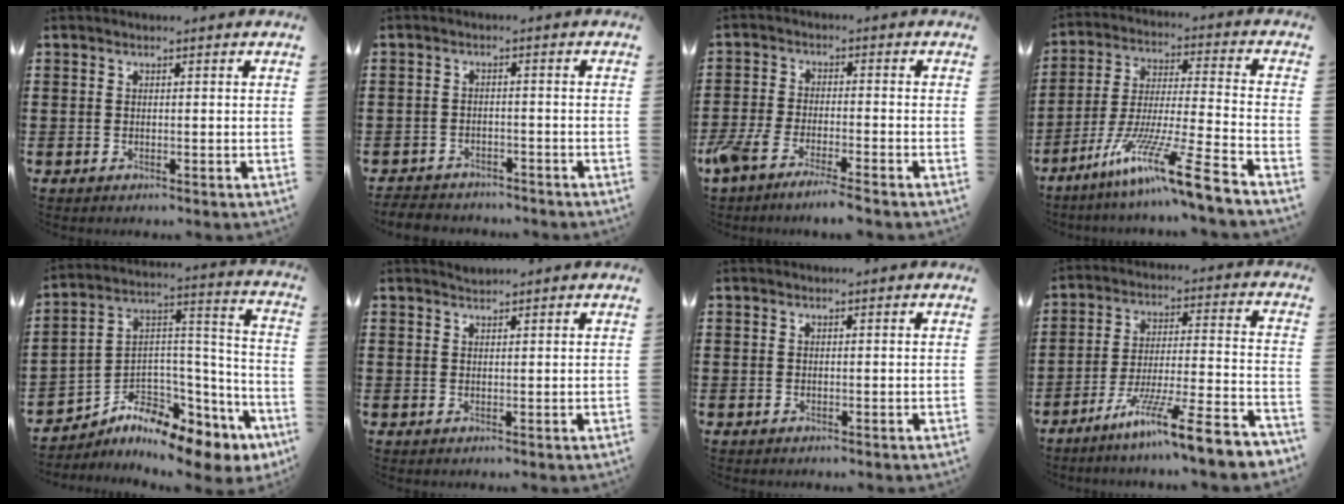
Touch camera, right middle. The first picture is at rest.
{"total": 2.7, "force": [-2.6, 0.4, -0.1], "torque": [-0.006, -0.004, -0.058]}
{"total": 5.1, "force": [-4.4, 0.1, 2.7], "torque": [-0.071, -0.016, -0.088]}
{"total": 12.8, "force": [-9.6, -0.5, 8.5], "torque": [-0.157, 0.002, -0.182]}
{"total": 7.4, "force": [-6.4, 2.8, 2.5], "torque": [-0.062, -0.006, -0.126]}
{"total": 0.9, "force": [0.9, 0.1, -0.1], "torque": [-0.001, 0.000, 0.018]}
{"total": 0.0}
{"total": 10.9, "force": [-8.7, -0.5, 6.5], "torque": [-0.116, -0.001, -0.170]}